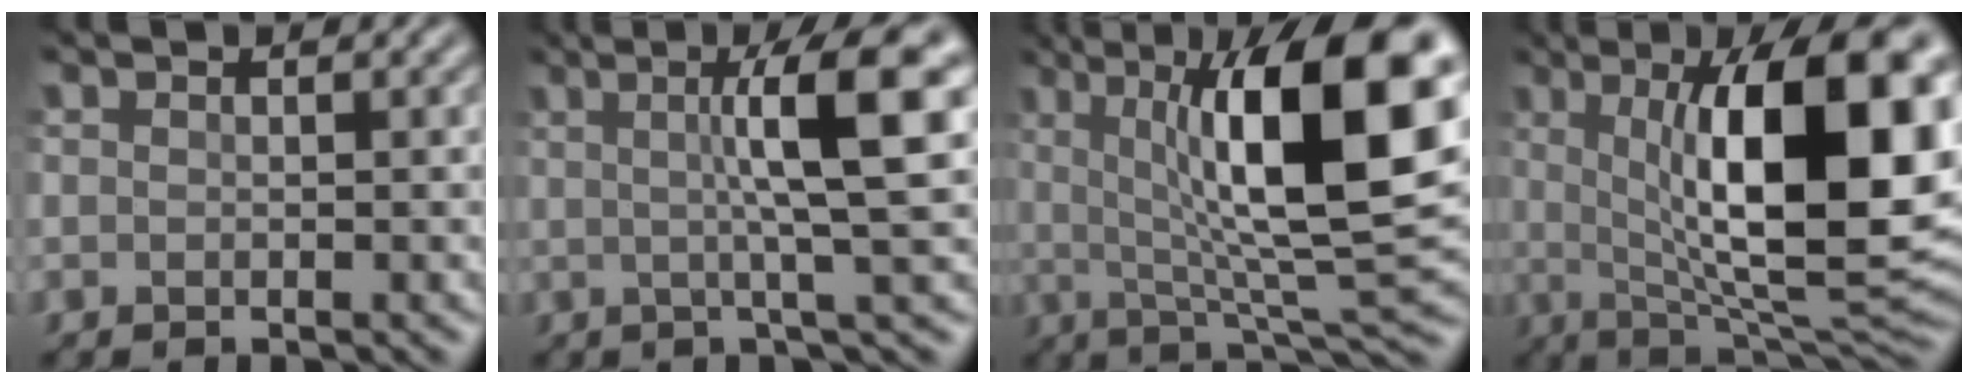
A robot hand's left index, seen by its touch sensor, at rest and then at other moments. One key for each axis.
{"total": 8.4, "fx": 1.6, "fy": 1.3, "fz": 8.1, "tx": -0.105, "ty": 0.016, "tz": 0.022}
{"total": 15.3, "fx": 2.9, "fy": 4.6, "fz": 14.2, "tx": -0.204, "ty": 0.005, "tz": 0.036}
{"total": 15.6, "fx": 2.2, "fy": 5.2, "fz": 14.6, "tx": -0.197, "ty": 0.002, "tz": 0.027}